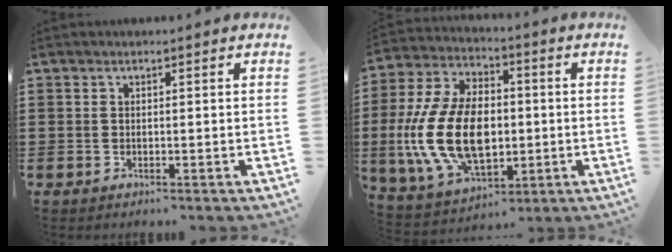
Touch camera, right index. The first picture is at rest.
{"total": 16.0, "force": [-1.6, 9.8, 12.6], "torque": [-0.296, -0.001, -0.029]}